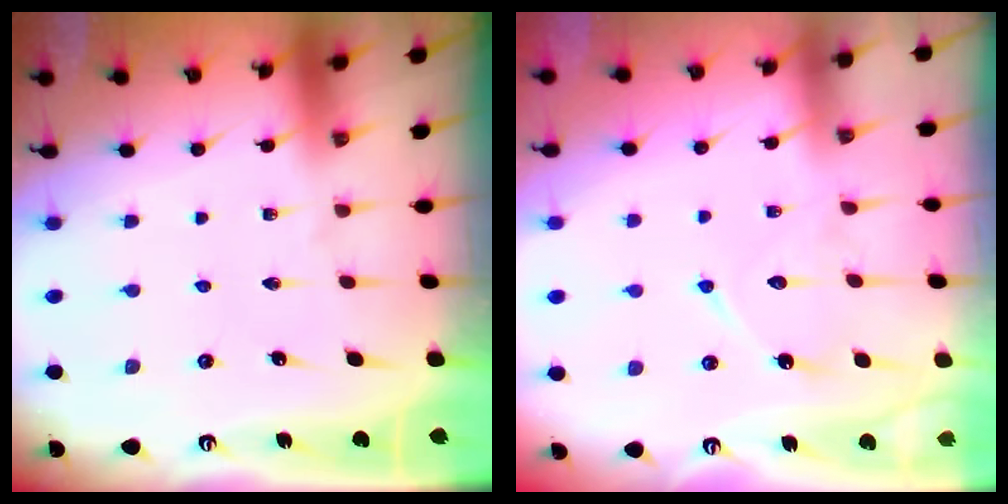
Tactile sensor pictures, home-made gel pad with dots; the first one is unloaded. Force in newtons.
{"total": 9.3, "press": 9.3, "slide": 0.2}